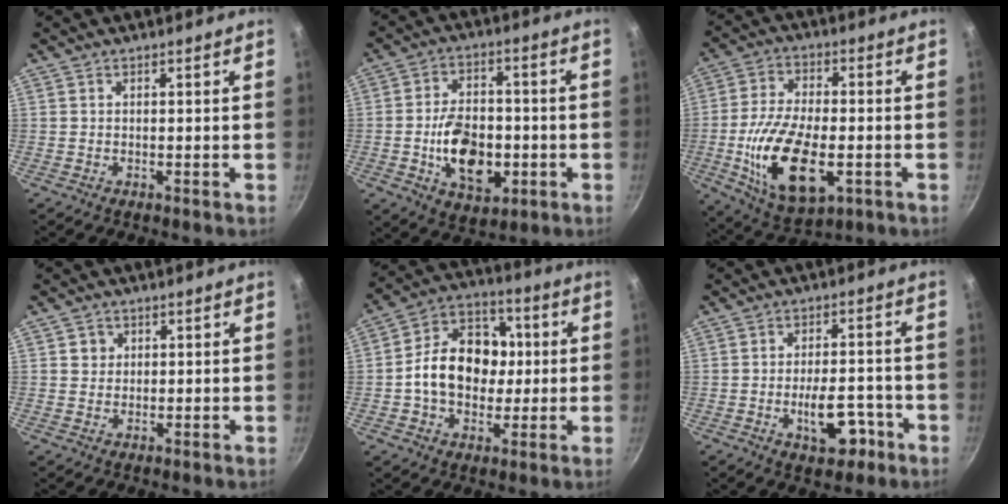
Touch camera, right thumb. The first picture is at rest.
{"total": 13.3, "force": [-2.7, 8.2, 10.1], "torque": [-0.136, 0.012, -0.039]}
{"total": 18.2, "force": [-4.4, 9.1, 15.2], "torque": [-0.276, 0.004, -0.063]}
{"total": 2.4, "force": [0.8, 2.2, 0.5], "torque": [0.005, -0.002, 0.009]}
{"total": 15.8, "force": [-0.3, 11.8, 10.5], "torque": [-0.139, 0.031, -0.009]}
{"total": 8.3, "force": [-3.4, 4.2, 6.2], "torque": [-0.078, 0.025, -0.048]}